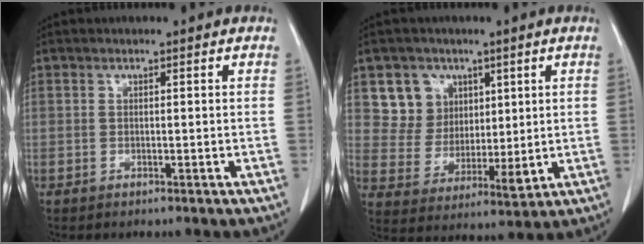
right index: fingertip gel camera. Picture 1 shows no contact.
{"total": 8.4, "force": [4.0, 7.2, 1.9], "torque": [-0.039, 0.016, 0.086]}